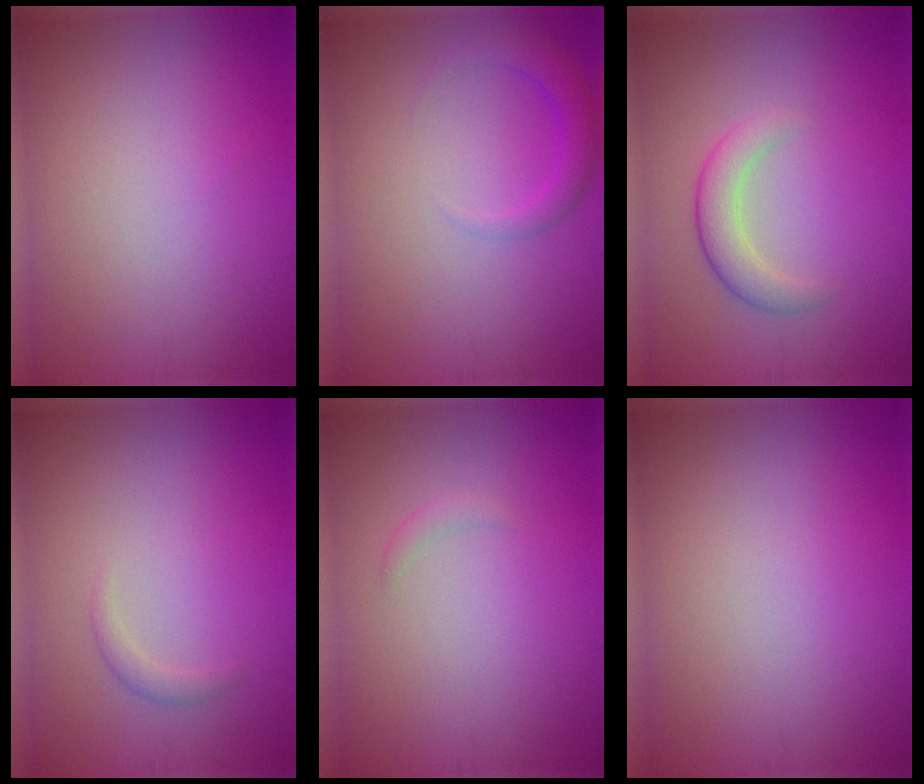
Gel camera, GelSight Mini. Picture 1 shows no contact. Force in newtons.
{"total": 2.2, "press": 2.2, "slide": 0.3}
{"total": 2.8, "press": 2.8, "slide": 0.2}
{"total": 0.9, "press": 0.9, "slide": 0.1}
{"total": 0.7, "press": 0.7, "slide": 0.0}
{"total": 0.0}